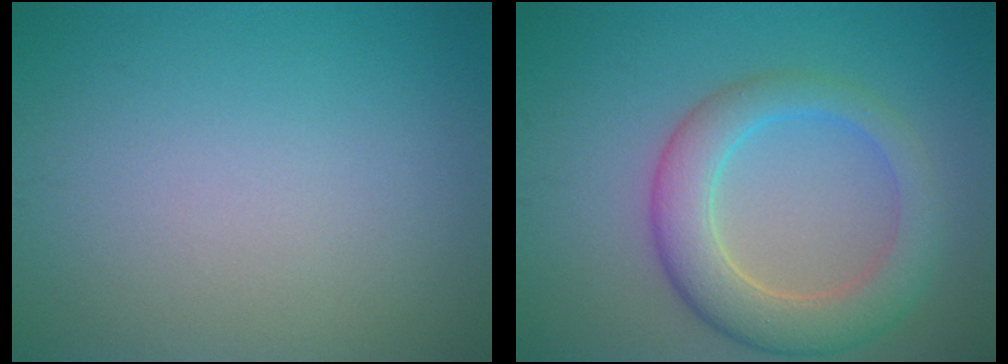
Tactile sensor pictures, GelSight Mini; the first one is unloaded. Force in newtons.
{"total": 5.8, "press": 5.8, "slide": 0.3}